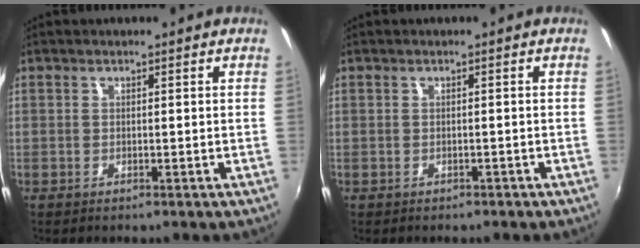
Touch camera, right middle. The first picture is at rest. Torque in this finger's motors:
{"motor_torque": [-0.37, -0.08, -0.14, -0.03]}